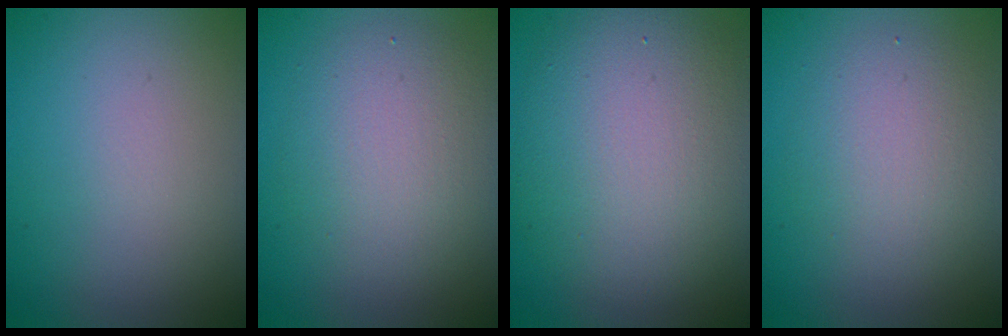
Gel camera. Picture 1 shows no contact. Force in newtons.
{"total": 4.3, "press": 4.3, "slide": 0.3}
{"total": 8.7, "press": 8.7, "slide": 0.5}
{"total": 3.6, "press": 3.6, "slide": 0.1}